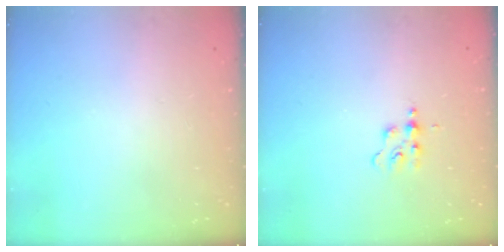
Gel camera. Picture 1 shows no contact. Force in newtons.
{"total": 3.9, "press": 3.9, "slide": 0.5}